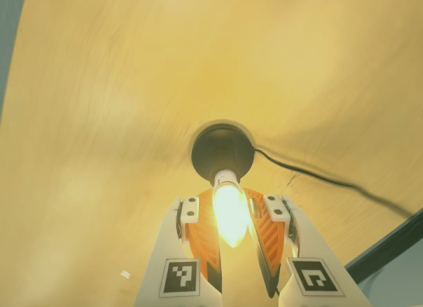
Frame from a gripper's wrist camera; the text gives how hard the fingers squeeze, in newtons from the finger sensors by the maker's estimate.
{"total": 12.6, "left": 11.5, "right": 13.8}